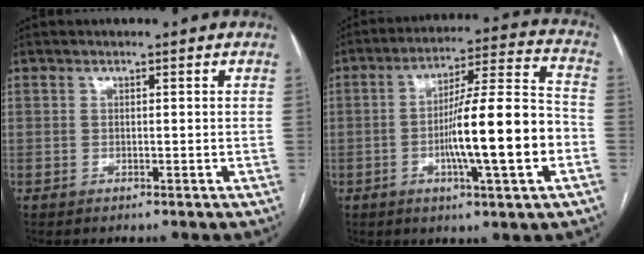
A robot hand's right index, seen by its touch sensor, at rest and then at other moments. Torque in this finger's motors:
{"motor_torque": [2.14, 0.00, 1.05, 0.21]}